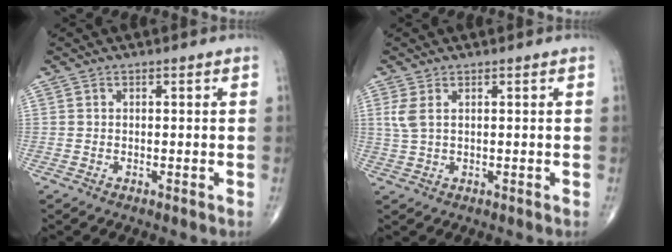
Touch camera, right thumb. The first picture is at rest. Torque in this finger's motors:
{"motor_torque": [-0.31, 0.46, 0.29, -0.08, 0.07]}